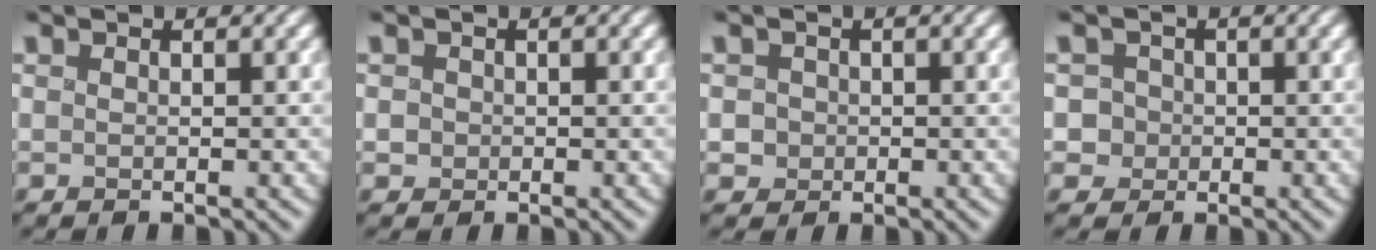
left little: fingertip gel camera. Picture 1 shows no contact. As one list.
[{"total": 0.9, "force": [-0.2, 0.9, 0.1], "torque": [0.001, -0.001, -0.001]}, {"total": 1.3, "force": [-0.3, 1.3, 0.2], "torque": [-0.006, -0.003, -0.001]}, {"total": 2.6, "force": [0.2, 2.5, 0.7], "torque": [-0.011, 0.012, 0.009]}]